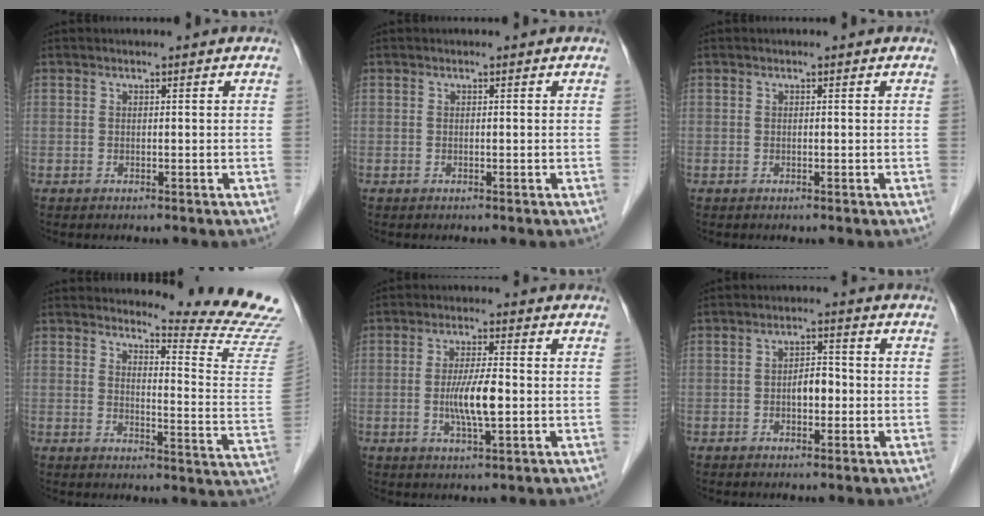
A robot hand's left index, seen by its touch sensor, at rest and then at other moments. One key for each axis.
{"total": 0.0}
{"total": 0.0}
{"total": 12.5, "fx": 12.2, "fy": -2.5, "fz": 1.2, "tx": -0.021, "ty": -0.137, "tz": 0.133}
{"total": 6.0, "fx": -1.2, "fy": 0.6, "fz": 5.9, "tx": -0.117, "ty": -0.015, "tz": -0.022}
{"total": 3.4, "fx": -1.1, "fy": 1.6, "fz": 2.7, "tx": -0.044, "ty": 0.005, "tz": -0.019}